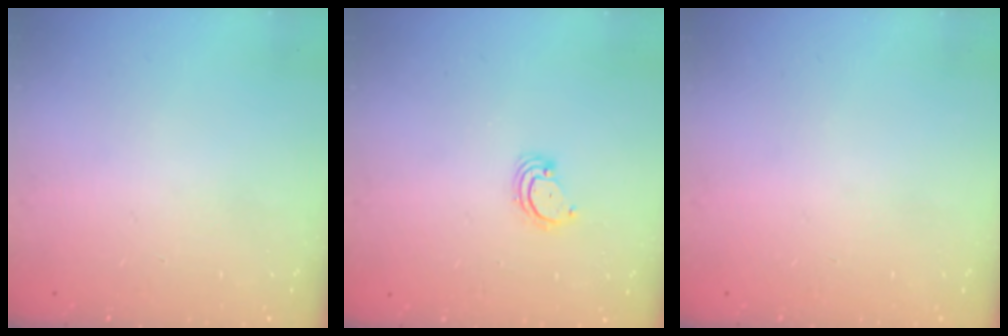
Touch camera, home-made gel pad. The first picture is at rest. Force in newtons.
{"total": 2.8, "press": 2.8, "slide": 0.2}
{"total": 0.0}